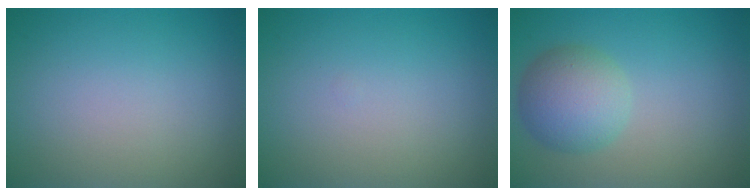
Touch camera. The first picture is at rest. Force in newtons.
{"total": 0.0}
{"total": 4.6, "press": 4.6, "slide": 0.2}